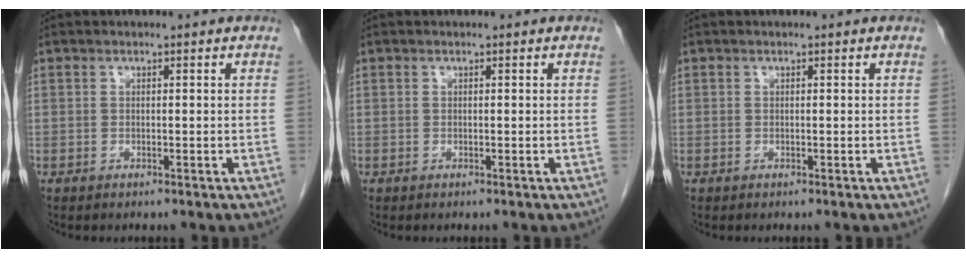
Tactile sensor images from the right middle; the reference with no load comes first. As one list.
[{"total": 0.0}, {"total": 0.0}]